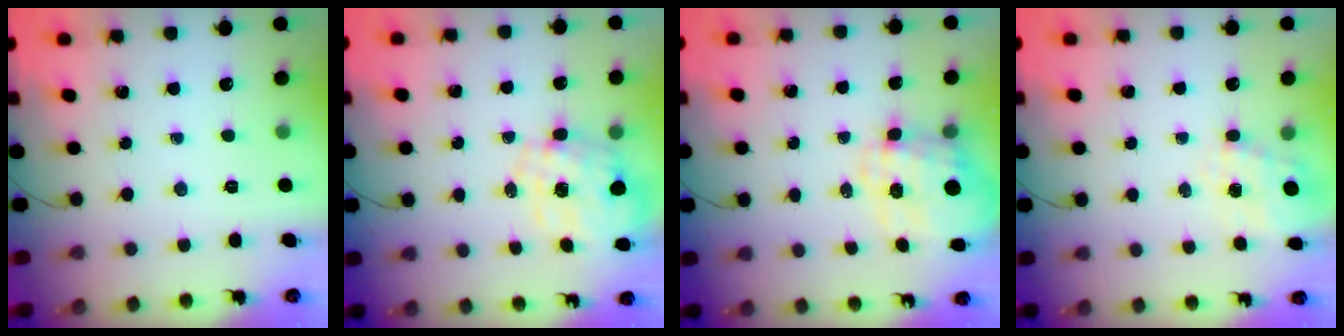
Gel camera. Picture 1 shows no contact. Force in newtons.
{"total": 2.4, "press": 2.2, "slide": 1.0}
{"total": 10.0, "press": 10.0, "slide": 1.3}
{"total": 4.9, "press": 4.8, "slide": 0.9}